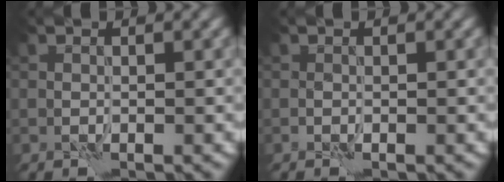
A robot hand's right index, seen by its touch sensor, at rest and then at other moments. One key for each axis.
{"total": 0.0}